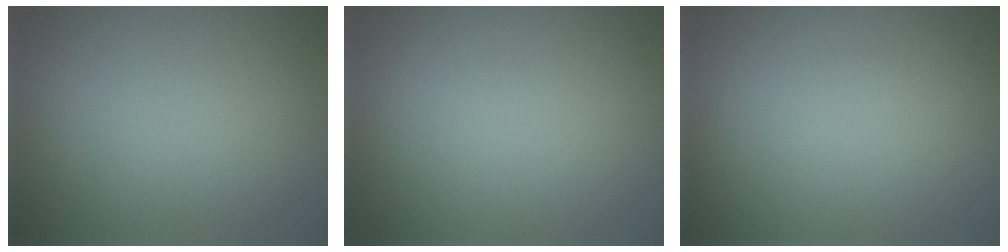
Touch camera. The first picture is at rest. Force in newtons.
{"total": 0.0}
{"total": 0.0}